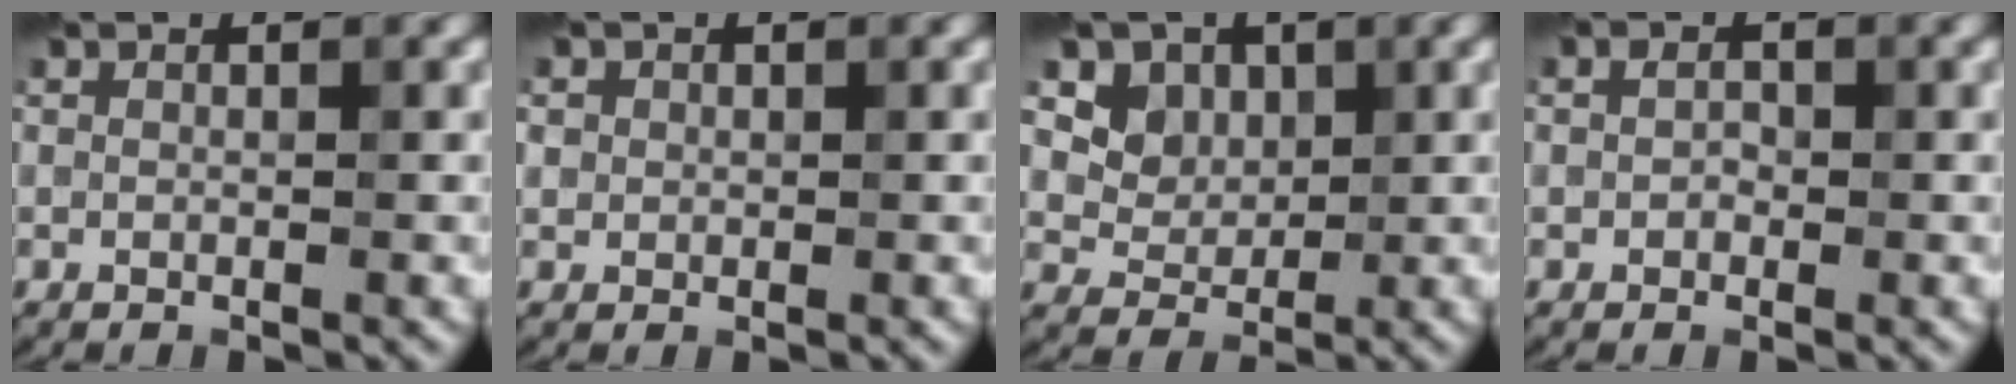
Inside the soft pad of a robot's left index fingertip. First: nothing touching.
{"total": 1.2, "force": [0.5, 1.1, -0.2], "torque": [0.010, 0.006, 0.003]}
{"total": 5.3, "force": [3.0, 4.1, 1.6], "torque": [-0.046, -0.009, 0.063]}
{"total": 0.9, "force": [-0.1, 0.8, 0.3], "torque": [-0.004, 0.007, -0.004]}